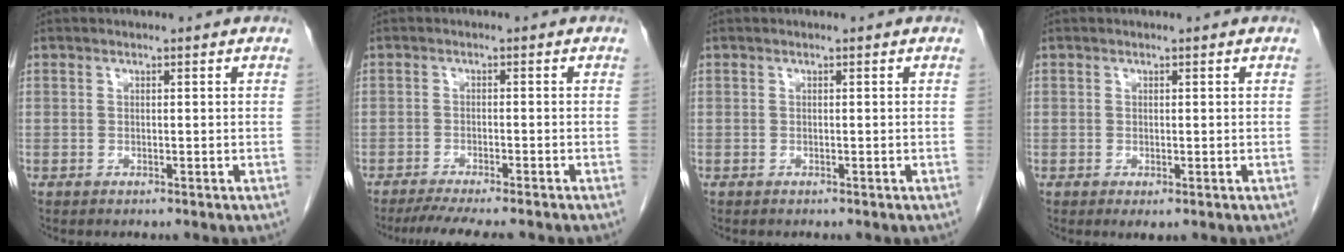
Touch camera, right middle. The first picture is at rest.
{"total": 8.8, "force": [-7.6, 0.7, 4.4], "torque": [-0.061, -0.015, -0.114]}
{"total": 0.0}
{"total": 0.9, "force": [-0.3, 0.4, 0.8], "torque": [-0.013, -0.005, 0.002]}